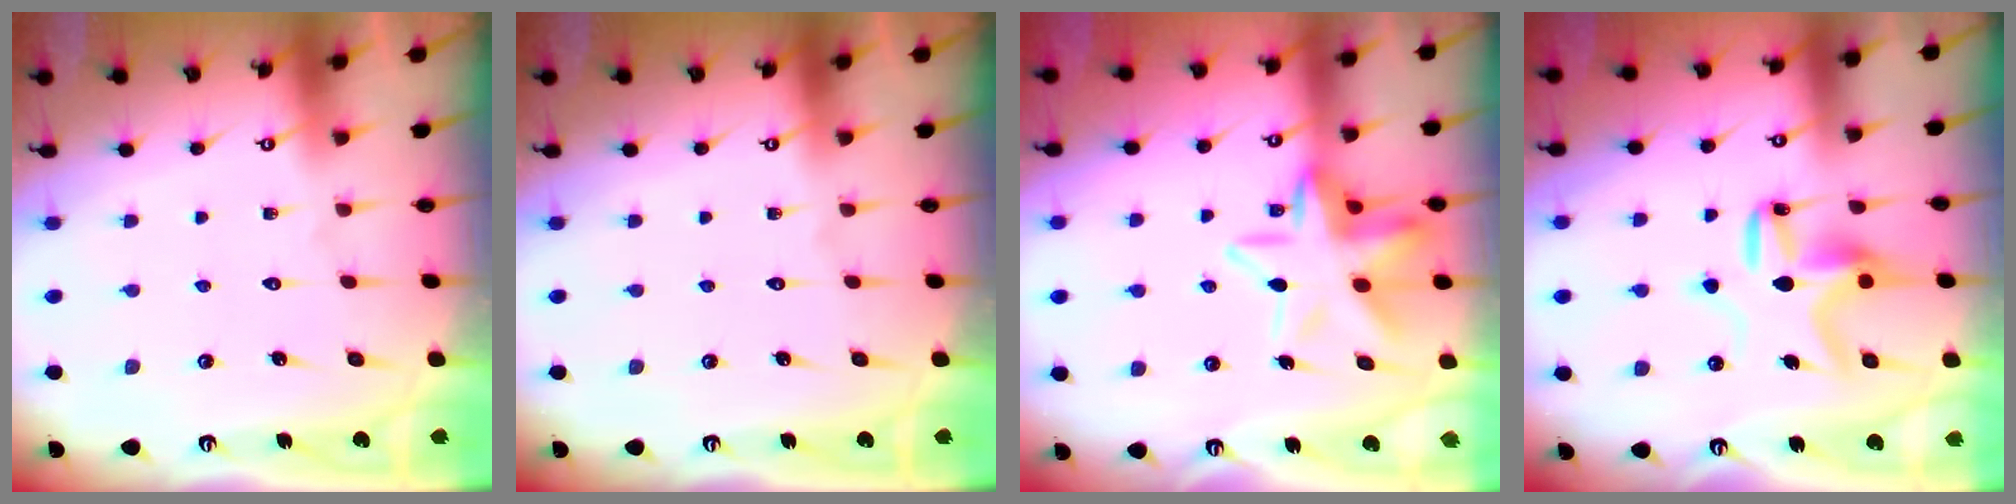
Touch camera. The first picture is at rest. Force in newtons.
{"total": 0.0}
{"total": 13.9, "press": 13.8, "slide": 1.6}
{"total": 10.0, "press": 10.0, "slide": 0.4}